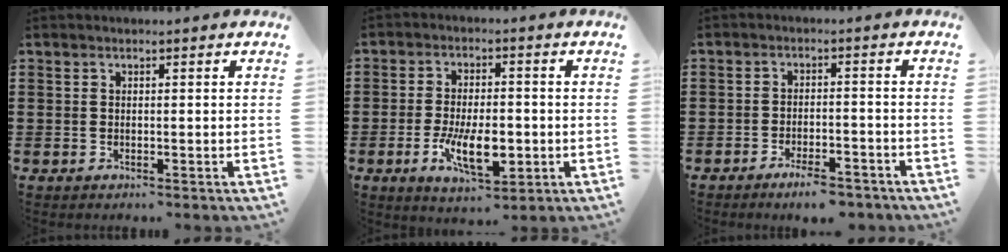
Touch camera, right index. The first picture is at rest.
{"total": 8.9, "force": [-2.6, 3.9, 7.6], "torque": [-0.144, -0.011, -0.043]}
{"total": 4.1, "force": [-3.6, 0.6, 1.9], "torque": [-0.030, 0.003, -0.067]}